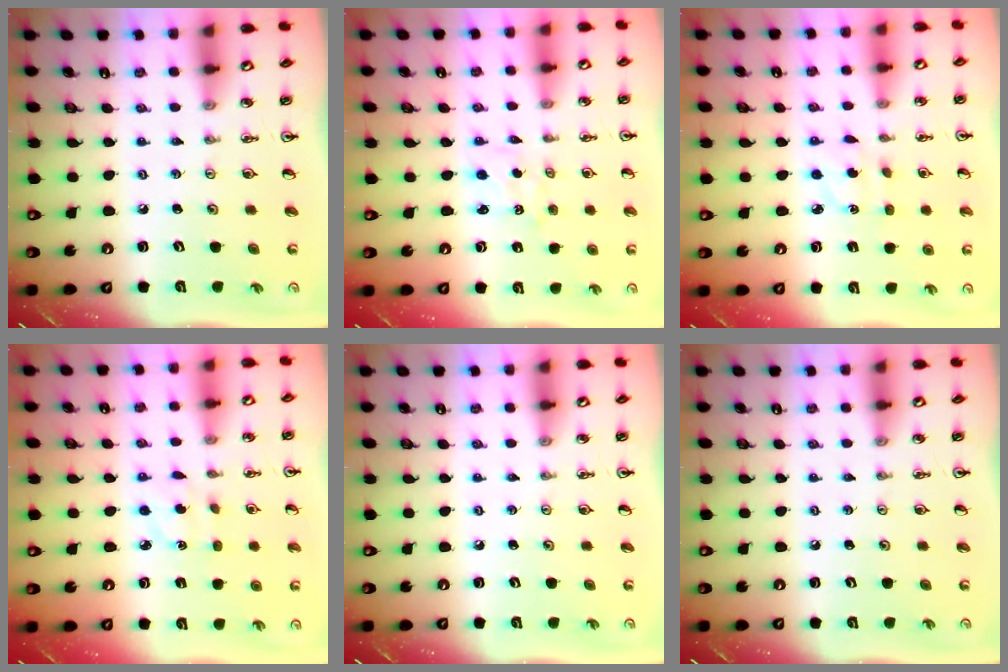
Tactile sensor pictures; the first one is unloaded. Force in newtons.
{"total": 0.9, "press": 0.7, "slide": 0.6}
{"total": 3.0, "press": 2.9, "slide": 0.8}
{"total": 3.0, "press": 2.9, "slide": 0.8}
{"total": 0.0}
{"total": 0.0}